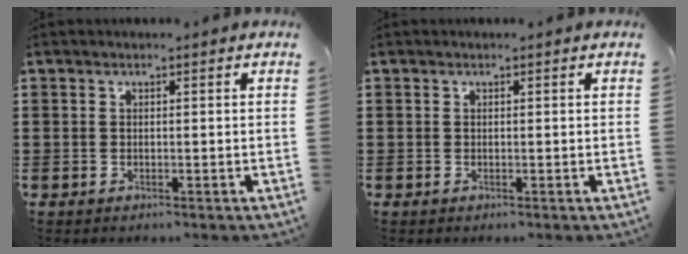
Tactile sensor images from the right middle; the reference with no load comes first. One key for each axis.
{"total": 0.0}